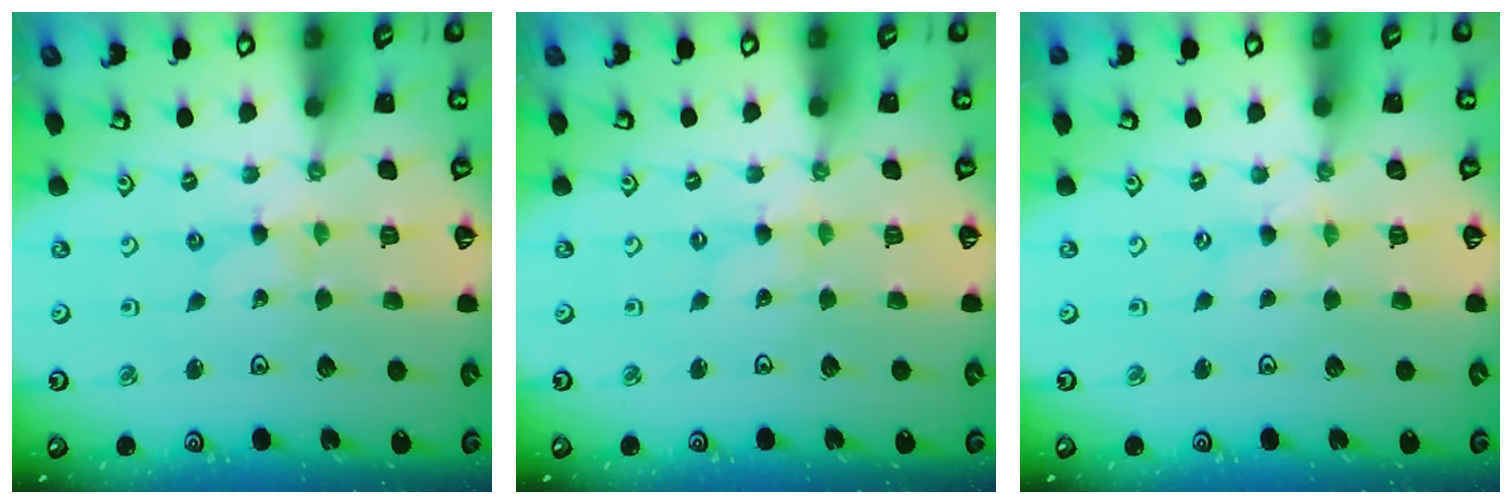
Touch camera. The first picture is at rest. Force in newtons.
{"total": 0.0}
{"total": 0.0}